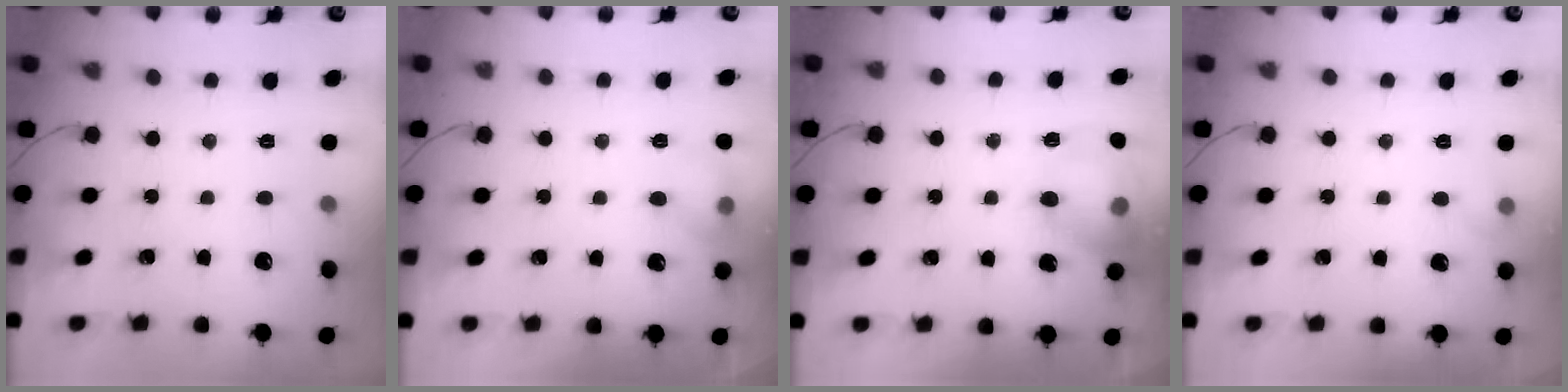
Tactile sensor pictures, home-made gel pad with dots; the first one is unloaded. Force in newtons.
{"total": 8.5, "press": 8.4, "slide": 1.4}
{"total": 15.7, "press": 15.7, "slide": 1.3}
{"total": 4.5, "press": 4.2, "slide": 1.6}